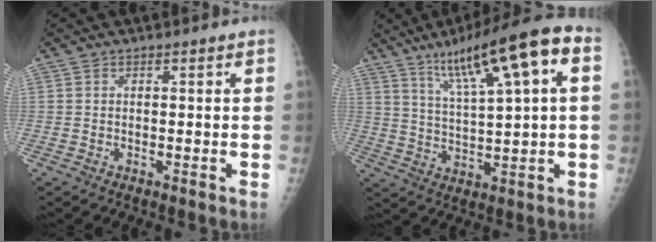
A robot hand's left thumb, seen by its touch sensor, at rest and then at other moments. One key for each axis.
{"total": 16.7, "fx": 6.9, "fy": 3.1, "fz": 14.9, "tx": -0.231, "ty": 0.006, "tz": 0.116}